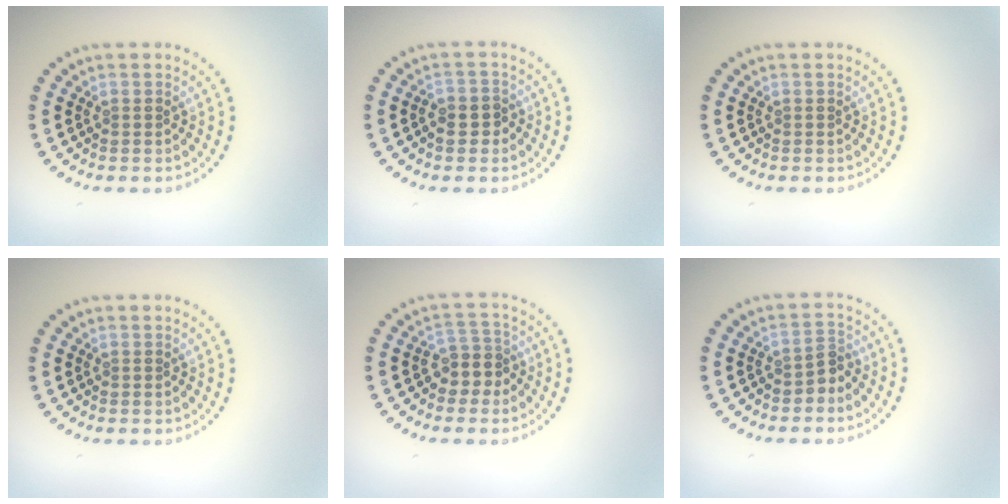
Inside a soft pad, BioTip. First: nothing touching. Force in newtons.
{"total": 2.3, "press": 2.2, "slide": 0.7}
{"total": 0.0}
{"total": 0.0}
{"total": 2.6, "press": 2.2, "slide": 1.5}
{"total": 1.5, "press": 1.2, "slide": 1.0}